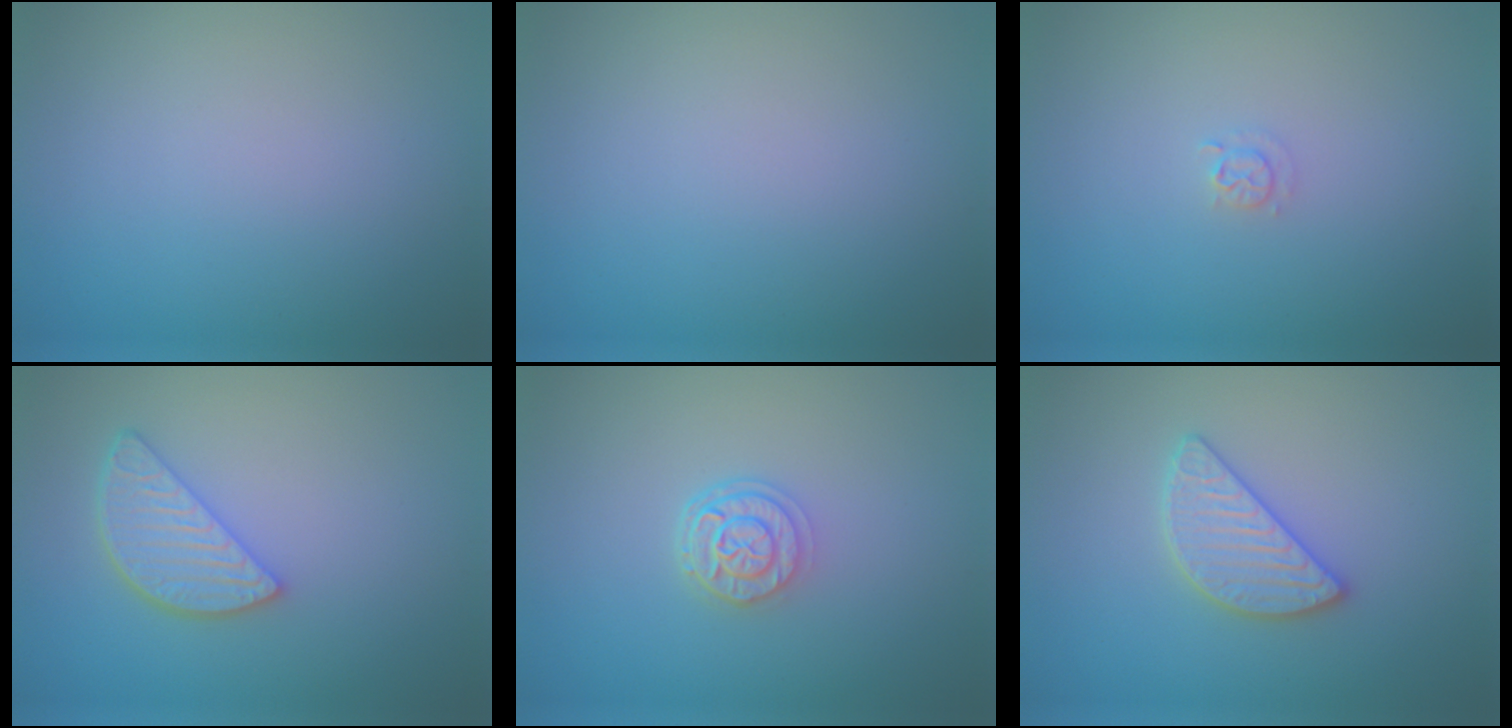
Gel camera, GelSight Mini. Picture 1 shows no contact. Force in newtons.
{"total": 0.0}
{"total": 0.9, "press": 0.9, "slide": 0.1}
{"total": 3.6, "press": 3.1, "slide": 1.9}
{"total": 2.6, "press": 2.1, "slide": 1.5}
{"total": 2.9, "press": 2.9, "slide": 0.3}